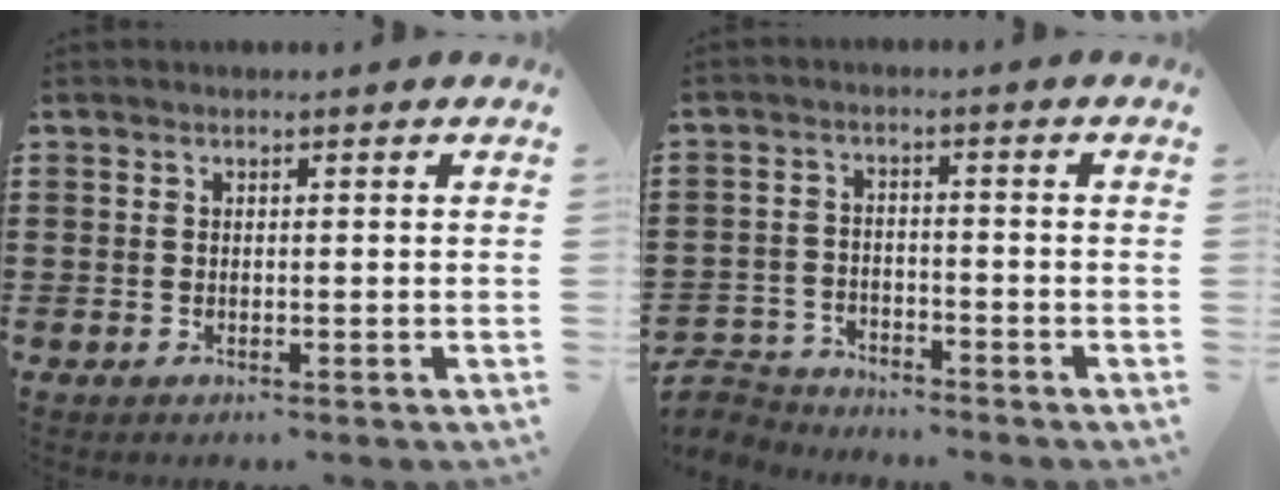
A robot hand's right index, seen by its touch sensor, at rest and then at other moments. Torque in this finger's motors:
{"motor_torque": [-0.95, 1.18, -1.05, -0.21]}